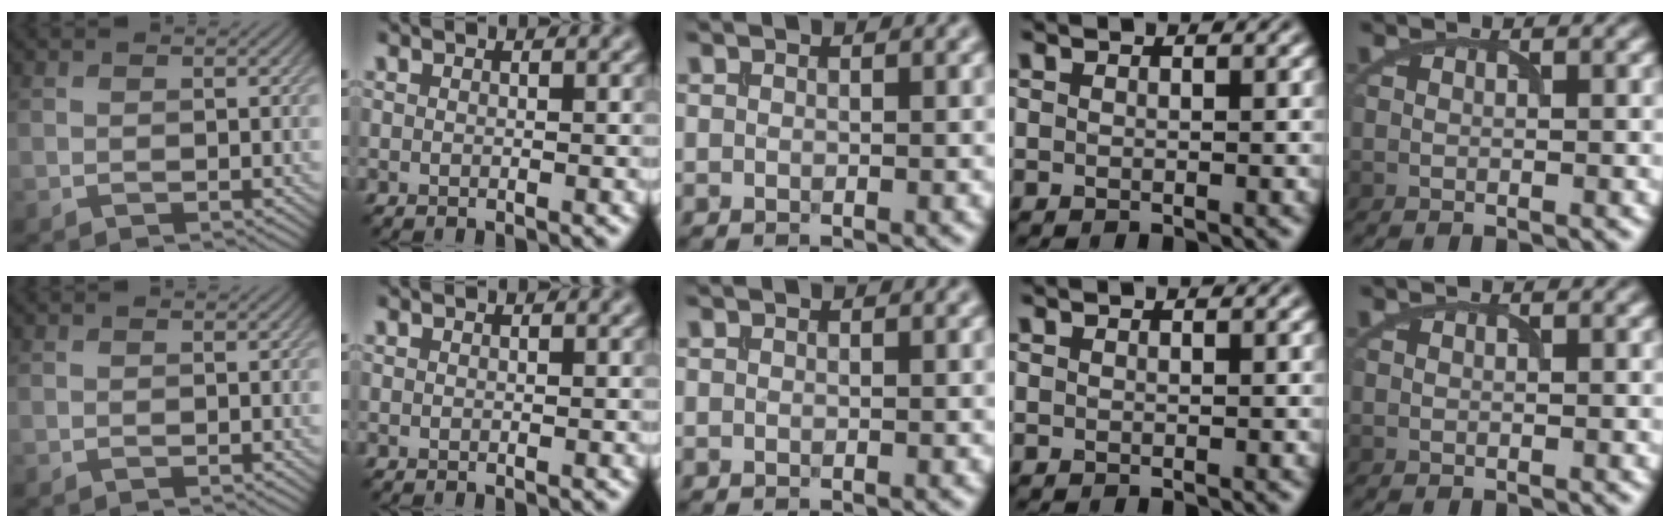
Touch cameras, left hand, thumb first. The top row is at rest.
{}